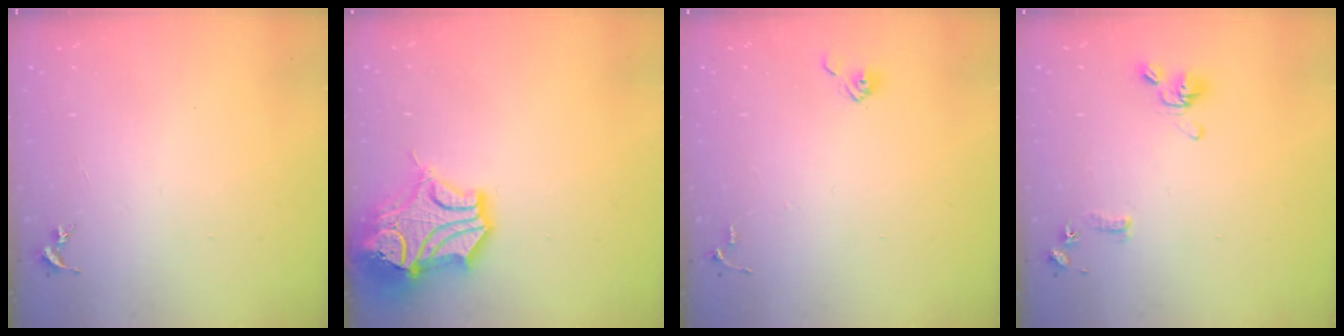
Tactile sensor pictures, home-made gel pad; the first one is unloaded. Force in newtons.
{"total": 16.1, "press": 15.9, "slide": 2.4}
{"total": 5.3, "press": 5.3, "slide": 0.6}
{"total": 11.9, "press": 11.7, "slide": 2.0}